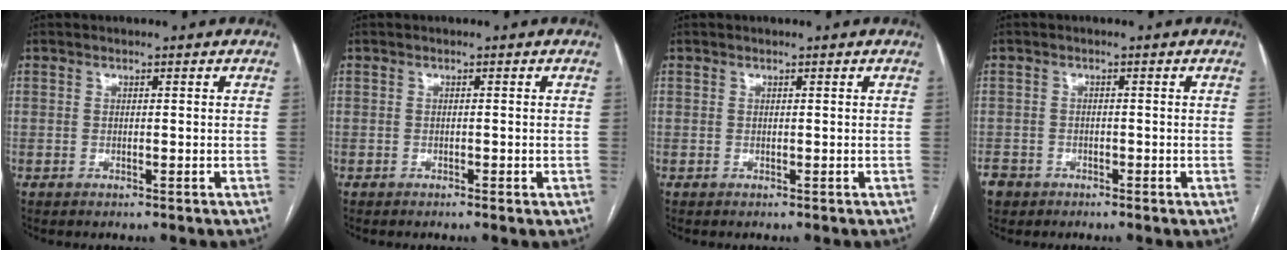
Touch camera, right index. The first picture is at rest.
{"total": 0.8, "force": [-0.5, 0.1, 0.6], "torque": [-0.009, 0.000, -0.006]}
{"total": 0.0}
{"total": 3.4, "force": [-2.2, 2.6, 0.2], "torque": [-0.004, 0.006, -0.044]}